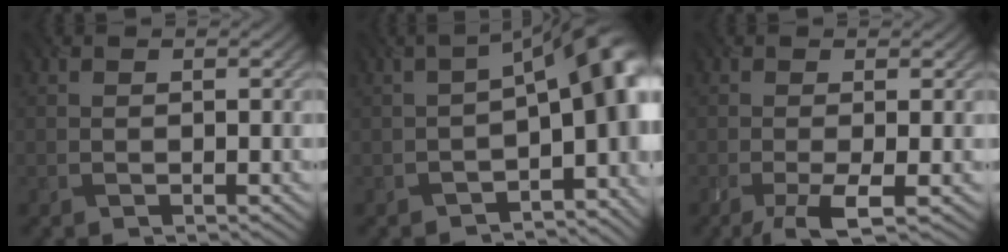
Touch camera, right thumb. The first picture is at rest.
{"total": 11.7, "force": [-3.0, 6.1, 9.5], "torque": [-0.099, -0.016, -0.034]}
{"total": 3.7, "force": [-2.0, 0.7, 3.1], "torque": [-0.059, -0.003, -0.039]}